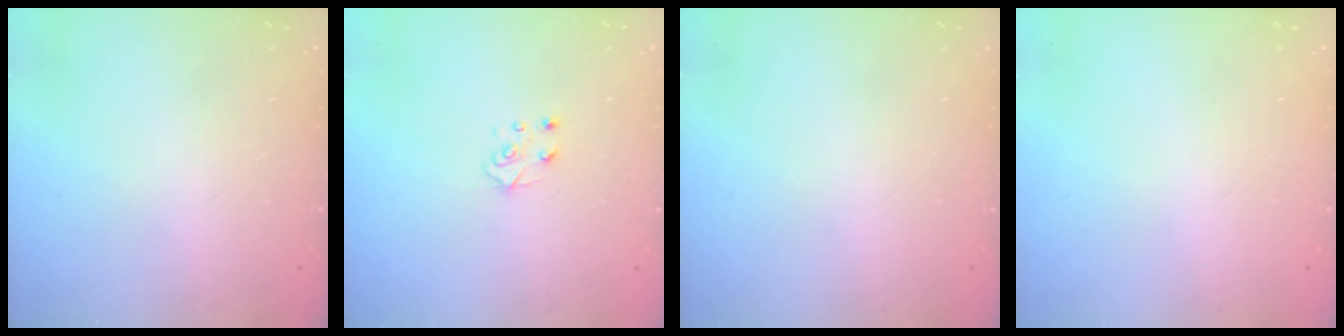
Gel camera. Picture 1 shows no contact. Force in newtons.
{"total": 4.3, "press": 4.3, "slide": 0.5}
{"total": 0.0}
{"total": 0.0}